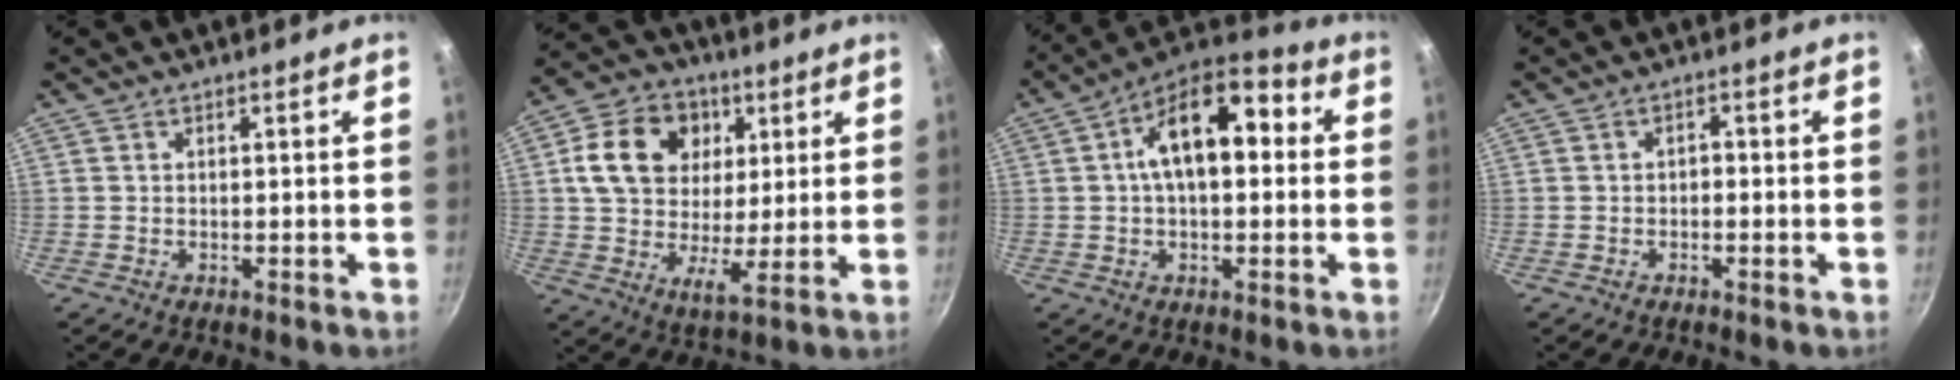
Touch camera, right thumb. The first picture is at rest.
{"total": 16.0, "force": [5.0, 11.9, 9.5], "torque": [-0.143, -0.008, 0.074]}
{"total": 15.7, "force": [2.4, 8.9, 12.7], "torque": [-0.168, 0.035, 0.020]}
{"total": 1.4, "force": [-0.5, 0.9, 0.9], "torque": [-0.011, 0.010, -0.008]}